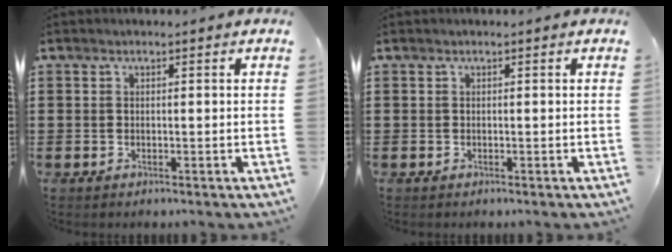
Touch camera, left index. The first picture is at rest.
{"total": 0.0}